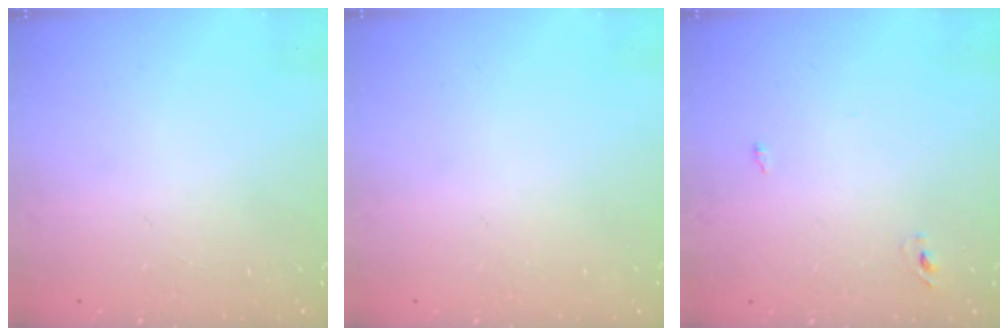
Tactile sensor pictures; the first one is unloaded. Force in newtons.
{"total": 0.0}
{"total": 2.4, "press": 2.2, "slide": 1.0}